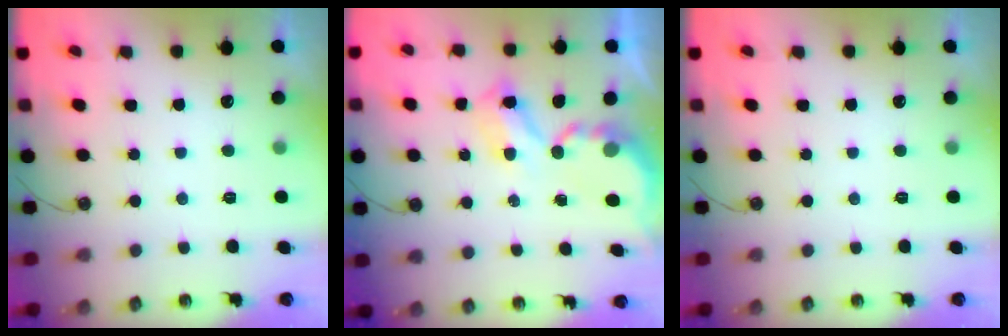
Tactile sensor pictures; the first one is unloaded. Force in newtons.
{"total": 5.6, "press": 5.5, "slide": 0.4}
{"total": 0.0}